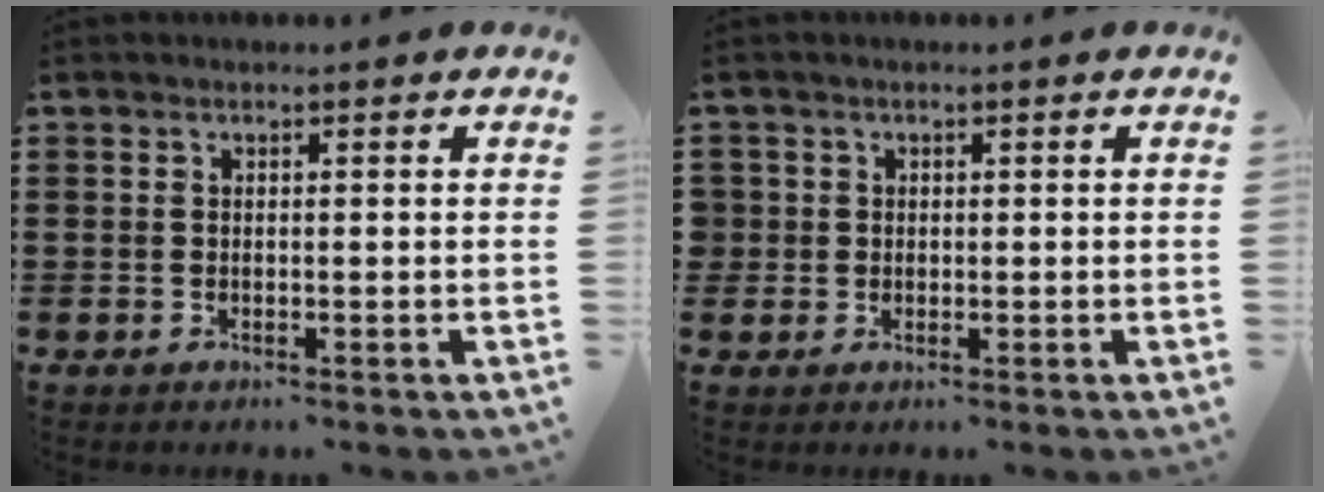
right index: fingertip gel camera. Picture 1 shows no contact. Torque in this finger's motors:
{"motor_torque": [0.16, 0.21, 0.01, -0.03]}